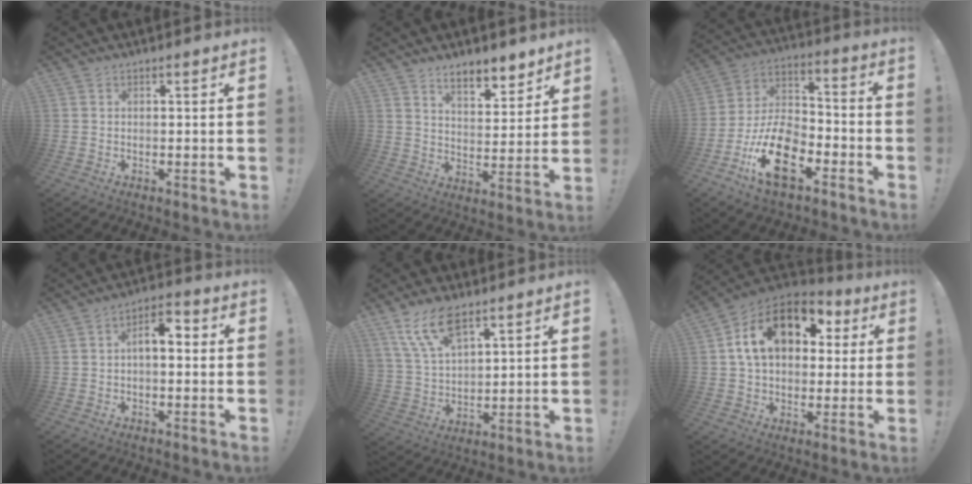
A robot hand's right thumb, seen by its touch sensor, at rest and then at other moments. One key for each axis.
{"total": 8.7, "fx": 7.3, "fy": 2.9, "fz": 3.6, "tx": -0.044, "ty": -0.058, "tz": 0.134}
{"total": 18.0, "fx": -9.3, "fy": 9.5, "fz": 12.1, "tx": -0.220, "ty": 0.060, "tz": -0.155}
{"total": 6.6, "fx": 0.0, "fy": 3.4, "fz": 5.6, "tx": -0.082, "ty": 0.006, "tz": -0.003}
{"total": 11.7, "fx": 8.2, "fy": 5.0, "fz": 6.8, "tx": -0.140, "ty": -0.032, "tz": 0.155}
{"total": 18.4, "fx": 5.7, "fy": 12.4, "fz": 12.4, "tx": -0.201, "ty": -0.002, "tz": 0.100}